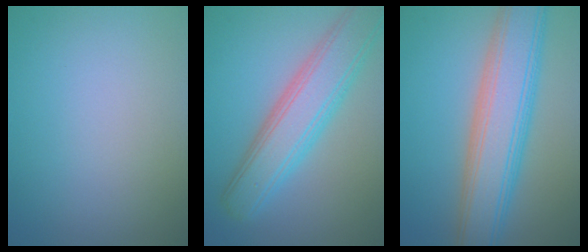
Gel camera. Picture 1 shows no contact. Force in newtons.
{"total": 6.8, "press": 6.8, "slide": 0.1}
{"total": 8.7, "press": 8.6, "slide": 0.5}